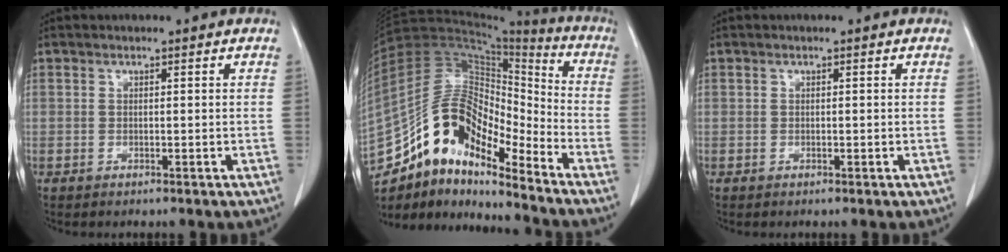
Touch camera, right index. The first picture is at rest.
{"total": 16.2, "force": [-11.9, 5.4, 9.7], "torque": [-0.172, 0.056, -0.211]}
{"total": 0.0}